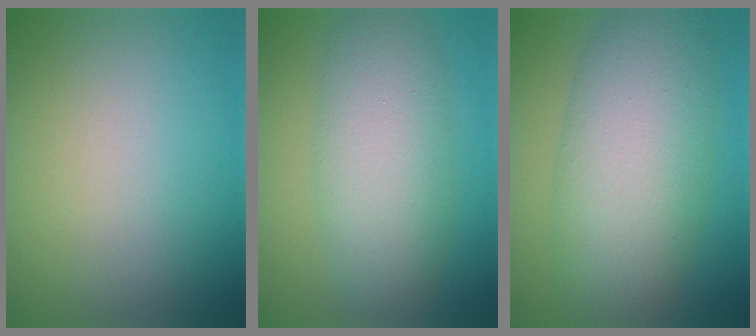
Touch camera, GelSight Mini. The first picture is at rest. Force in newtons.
{"total": 7.3, "press": 7.3, "slide": 0.3}
{"total": 10.9, "press": 10.9, "slide": 0.1}